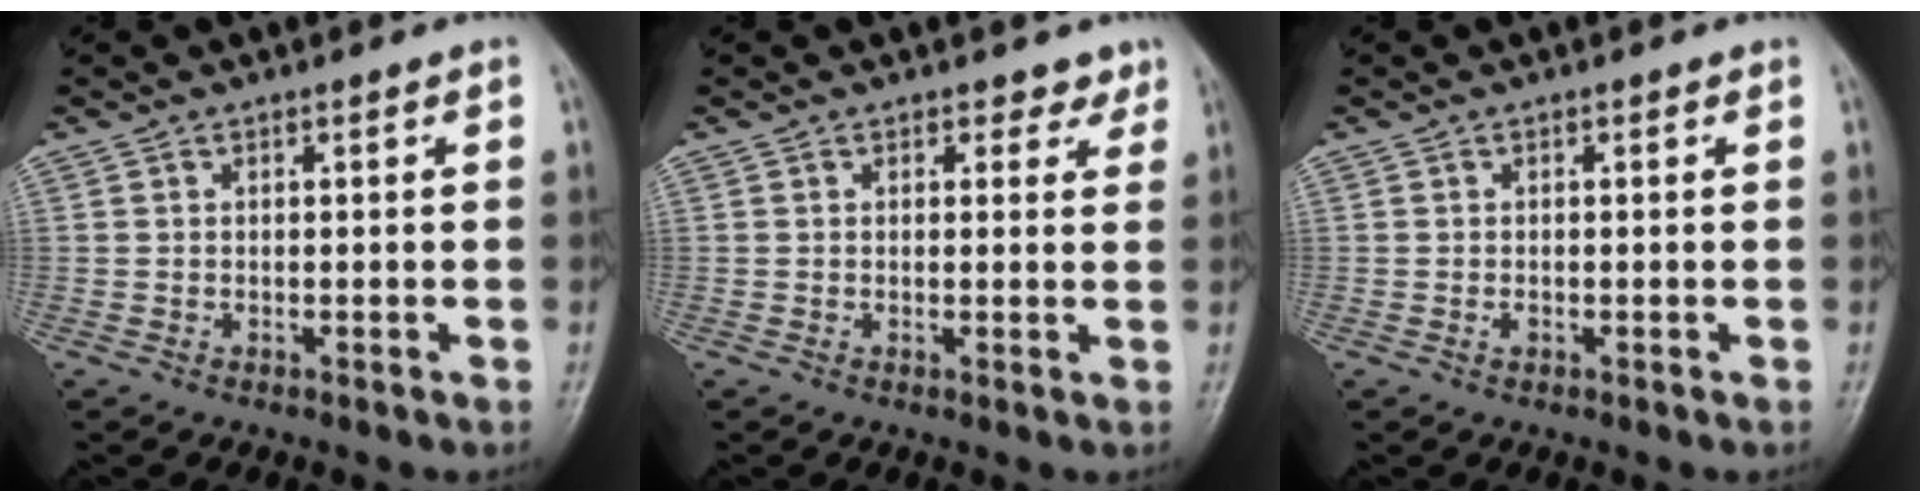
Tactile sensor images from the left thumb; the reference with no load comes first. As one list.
[{"total": 2.4, "force": [1.8, 1.6, 0.6], "torque": [0.018, -0.008, 0.016]}, {"total": 0.7, "force": [-0.2, 0.5, 0.5], "torque": [-0.007, -0.001, -0.005]}]